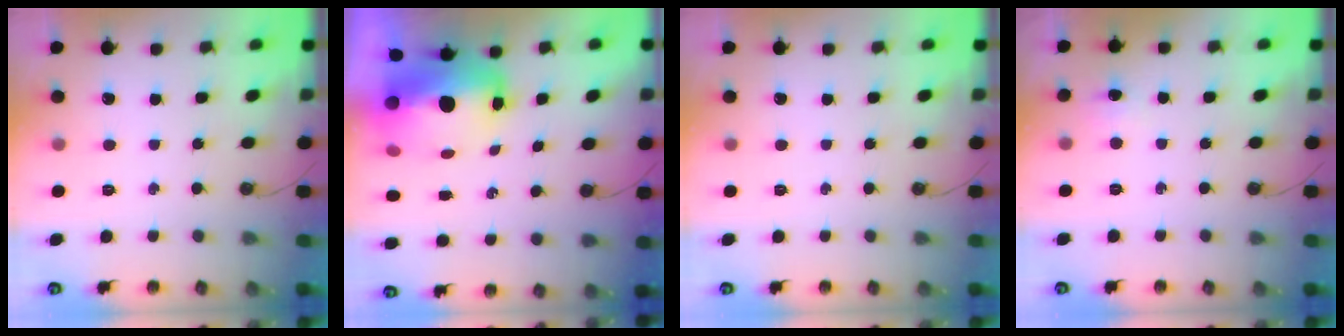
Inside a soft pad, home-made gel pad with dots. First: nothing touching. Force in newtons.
{"total": 14.1, "press": 14.1, "slide": 1.3}
{"total": 0.0}
{"total": 13.5, "press": 4.4, "slide": 12.8}